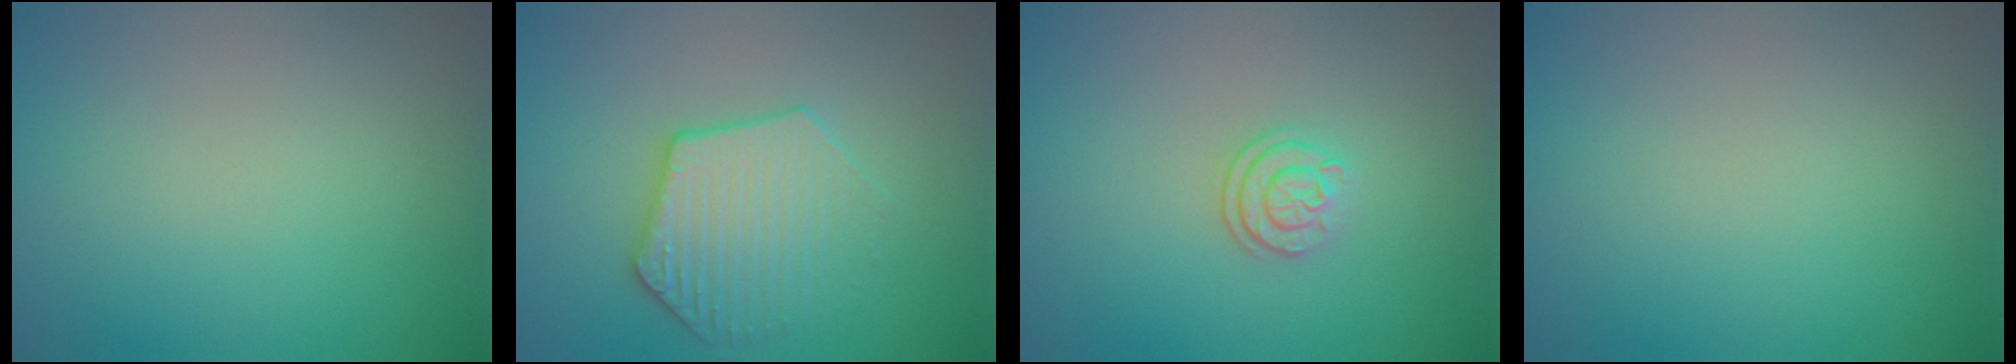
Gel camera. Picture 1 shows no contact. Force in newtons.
{"total": 3.6, "press": 3.5, "slide": 0.6}
{"total": 2.4, "press": 1.8, "slide": 1.6}
{"total": 0.0}